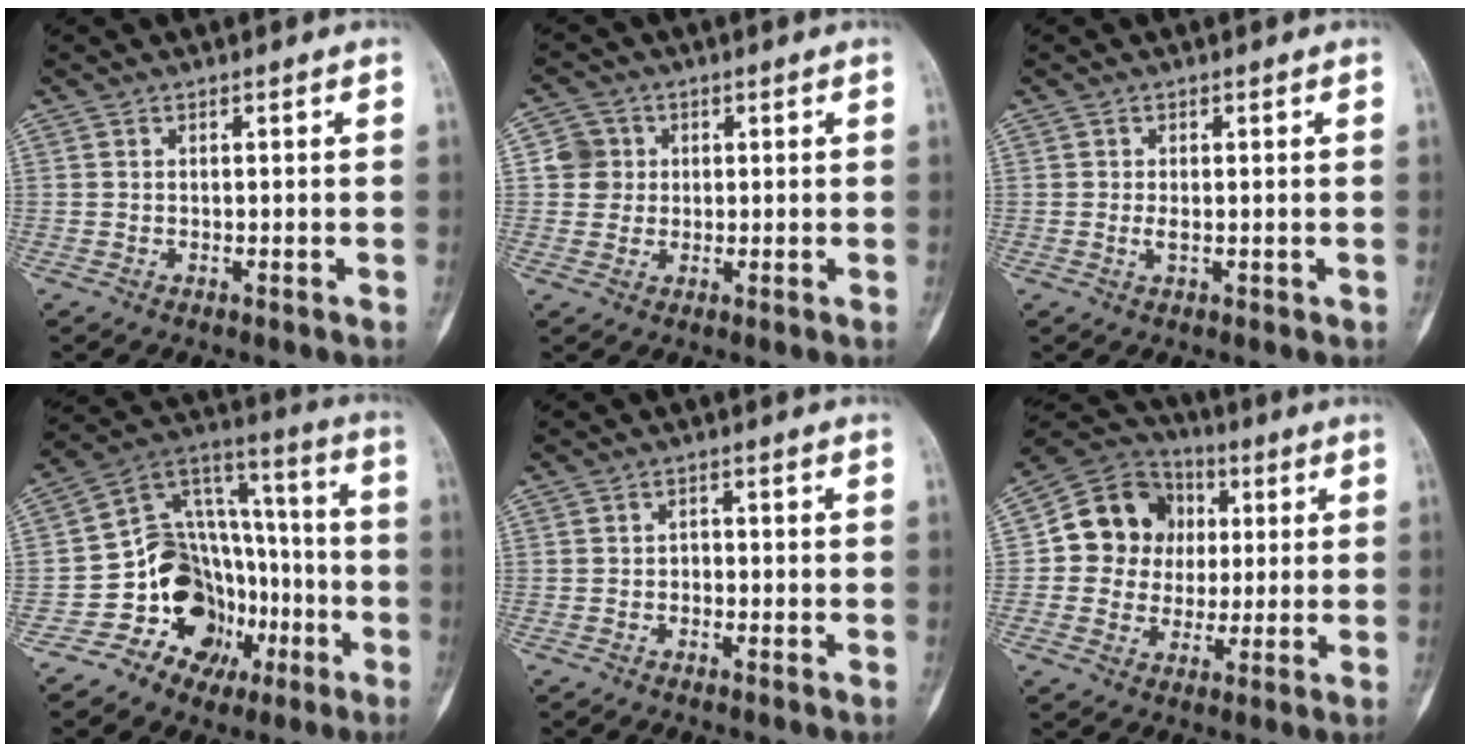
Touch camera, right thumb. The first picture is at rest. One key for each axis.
{"total": 4.5, "fx": 0.7, "fy": 4.4, "fz": 0.5, "tx": 0.027, "ty": 0.008, "tz": 0.007}
{"total": 1.4, "fx": -0.1, "fy": 0.8, "fz": 1.2, "tx": -0.021, "ty": -0.001, "tz": -0.002}
{"total": 20.1, "fx": -7.1, "fy": 15.5, "fz": 10.7, "tx": -0.108, "ty": 0.103, "tz": -0.112}
{"total": 1.3, "fx": -0.6, "fy": 1.0, "fz": 0.5, "tx": 0.004, "ty": 0.007, "tz": -0.015}
{"total": 13.9, "fx": 1.6, "fy": 12.6, "fz": 5.6, "tx": -0.053, "ty": 0.015, "tz": 0.024}